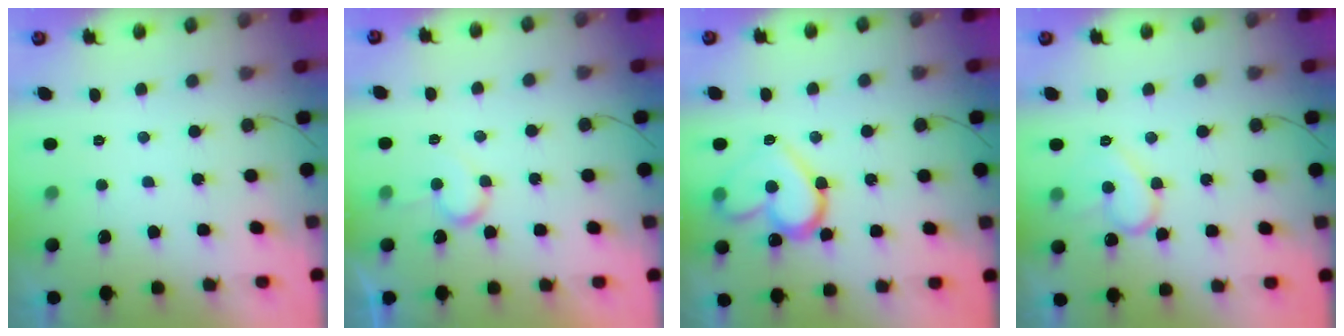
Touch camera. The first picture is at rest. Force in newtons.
{"total": 7.4, "press": 7.4, "slide": 0.5}
{"total": 16.4, "press": 16.3, "slide": 1.9}
{"total": 11.0, "press": 11.0, "slide": 0.9}